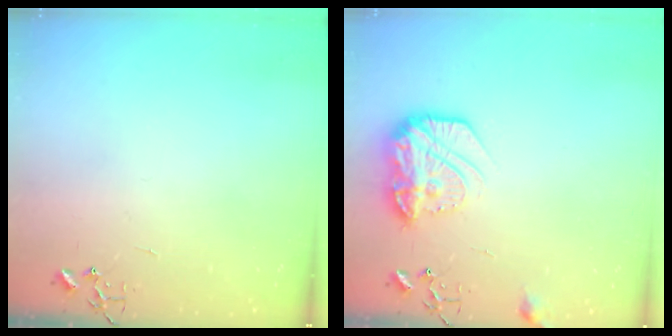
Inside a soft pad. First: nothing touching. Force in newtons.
{"total": 15.3, "press": 15.2, "slide": 1.0}